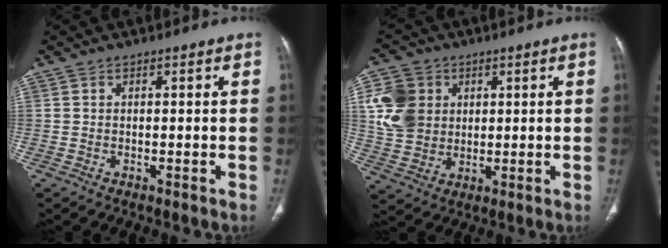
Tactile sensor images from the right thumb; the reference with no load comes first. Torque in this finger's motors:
{"motor_torque": [0.10, 0.11, 0.52, 0.59, 0.05]}